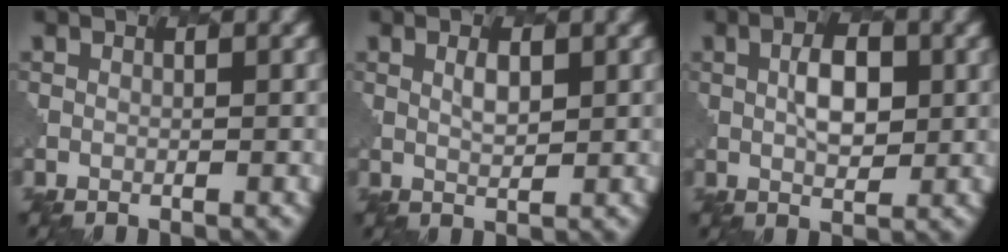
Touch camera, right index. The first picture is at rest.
{"total": 1.4, "force": [0.7, 0.5, 1.1], "torque": [-0.023, 0.001, 0.015]}
{"total": 3.6, "force": [0.6, 1.9, 3.0], "torque": [-0.057, 0.004, 0.009]}